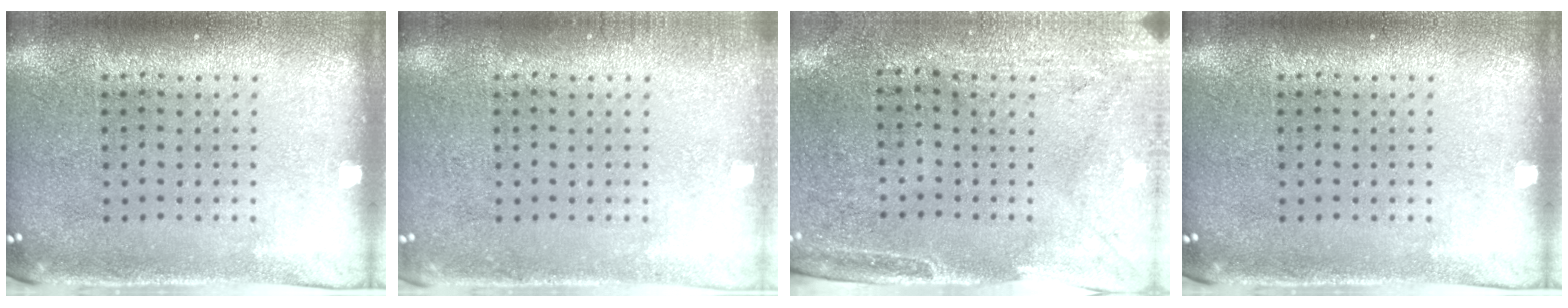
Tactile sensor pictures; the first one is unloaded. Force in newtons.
{"total": 0.8, "press": 0.8, "slide": 0.0}
{"total": 3.0, "press": 2.3, "slide": 1.8}
{"total": 0.0}